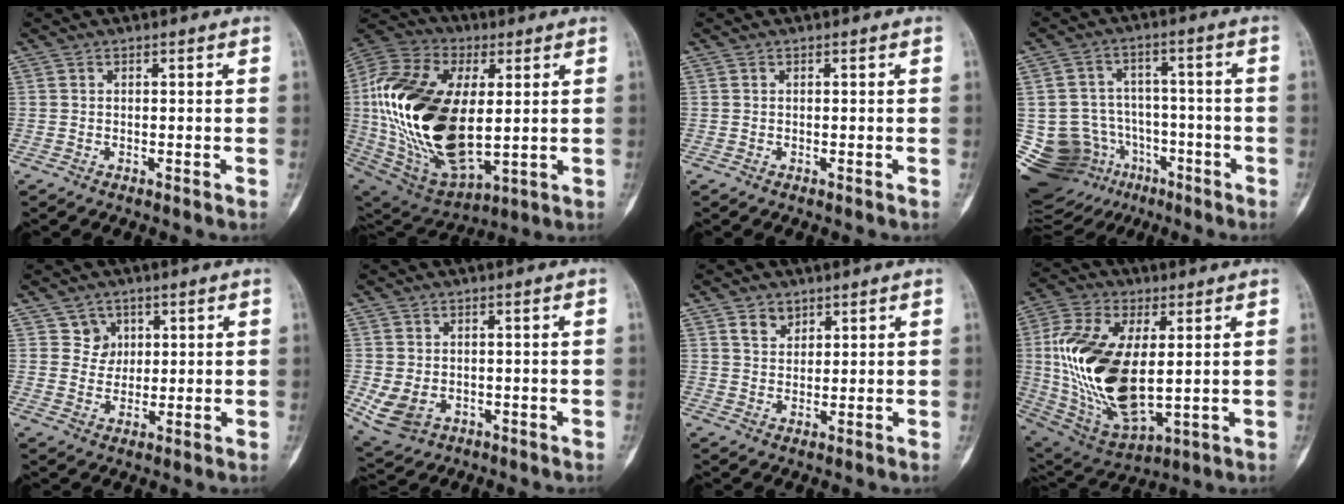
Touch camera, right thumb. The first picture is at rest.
{"total": 30.1, "force": [2.0, 16.3, 25.2], "torque": [-0.513, -0.012, 0.046]}
{"total": 0.0}
{"total": 17.1, "force": [-8.3, 13.5, 6.4], "torque": [-0.104, 0.085, -0.120]}
{"total": 4.4, "force": [2.0, 3.9, 0.4], "torque": [0.023, -0.007, 0.033]}
{"total": 6.1, "force": [-1.1, 4.8, 3.6], "torque": [-0.068, 0.000, -0.003]}
{"total": 3.8, "force": [2.4, 2.6, 1.3], "torque": [-0.007, -0.018, 0.047]}
{"total": 22.6, "force": [1.8, 11.7, 19.2], "torque": [-0.383, -0.015, 0.046]}